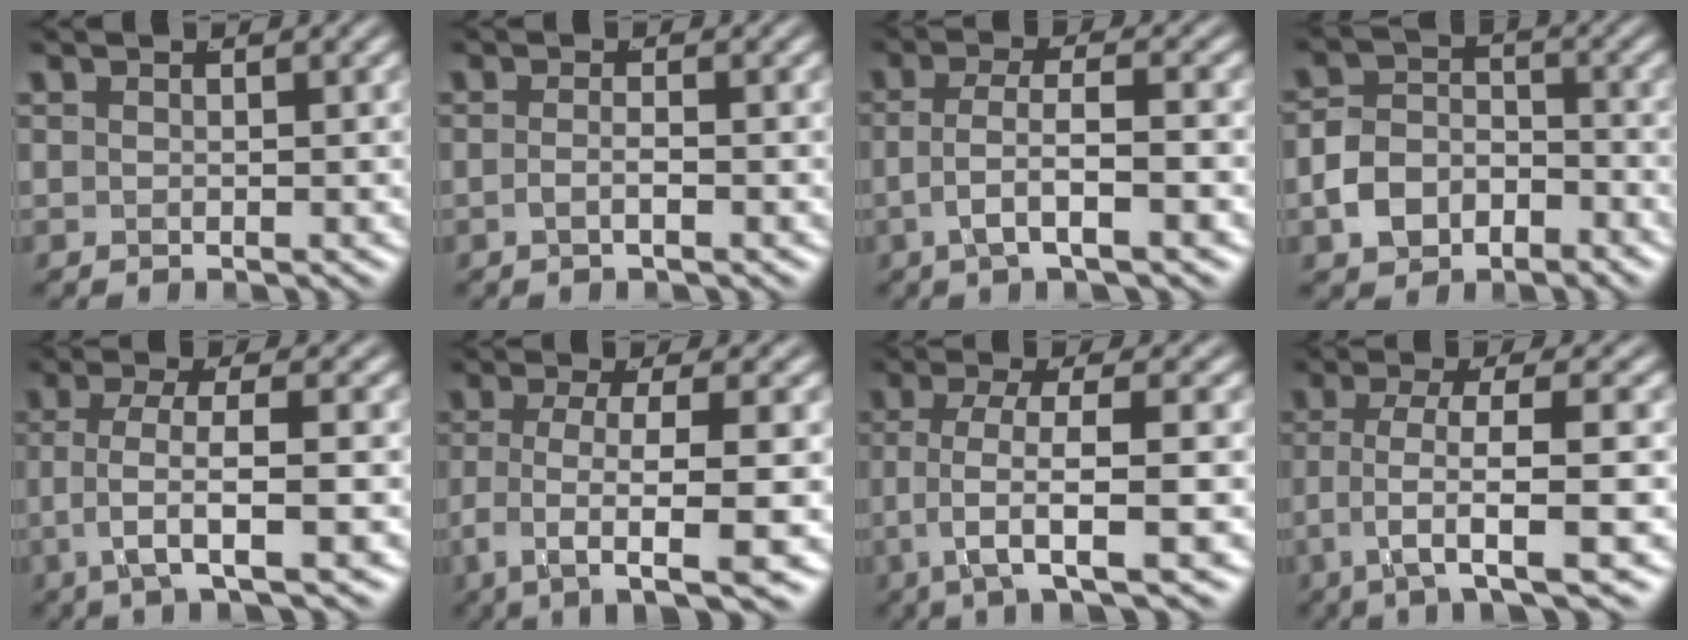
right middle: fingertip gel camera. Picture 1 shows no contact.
{"total": 1.4, "force": [-1.1, 0.0, 0.9], "torque": [-0.020, -0.009, -0.016]}
{"total": 4.0, "force": [-1.3, 1.5, 3.4], "torque": [-0.067, -0.009, -0.019]}
{"total": 5.0, "force": [-2.2, 4.0, 2.2], "torque": [-0.028, -0.007, -0.040]}
{"total": 4.9, "force": [-1.2, 1.5, 4.5], "torque": [-0.094, -0.017, -0.015]}
{"total": 8.3, "force": [-4.5, 2.8, 6.4], "torque": [-0.119, -0.034, -0.059]}
{"total": 5.8, "force": [-1.5, 1.9, 5.2], "torque": [-0.103, -0.021, -0.019]}
{"total": 6.0, "force": [-2.4, 1.7, 5.3], "torque": [-0.105, -0.025, -0.031]}